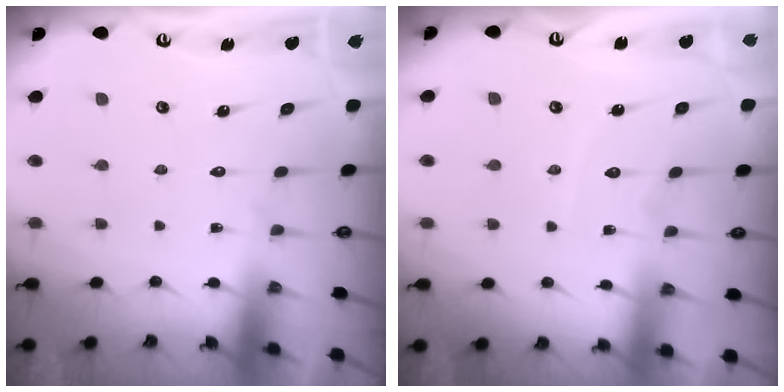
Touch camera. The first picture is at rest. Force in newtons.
{"total": 3.9, "press": 3.8, "slide": 0.5}